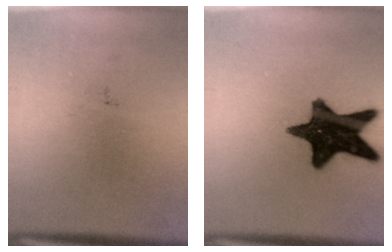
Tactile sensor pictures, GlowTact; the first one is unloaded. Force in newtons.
{"total": 15.6}